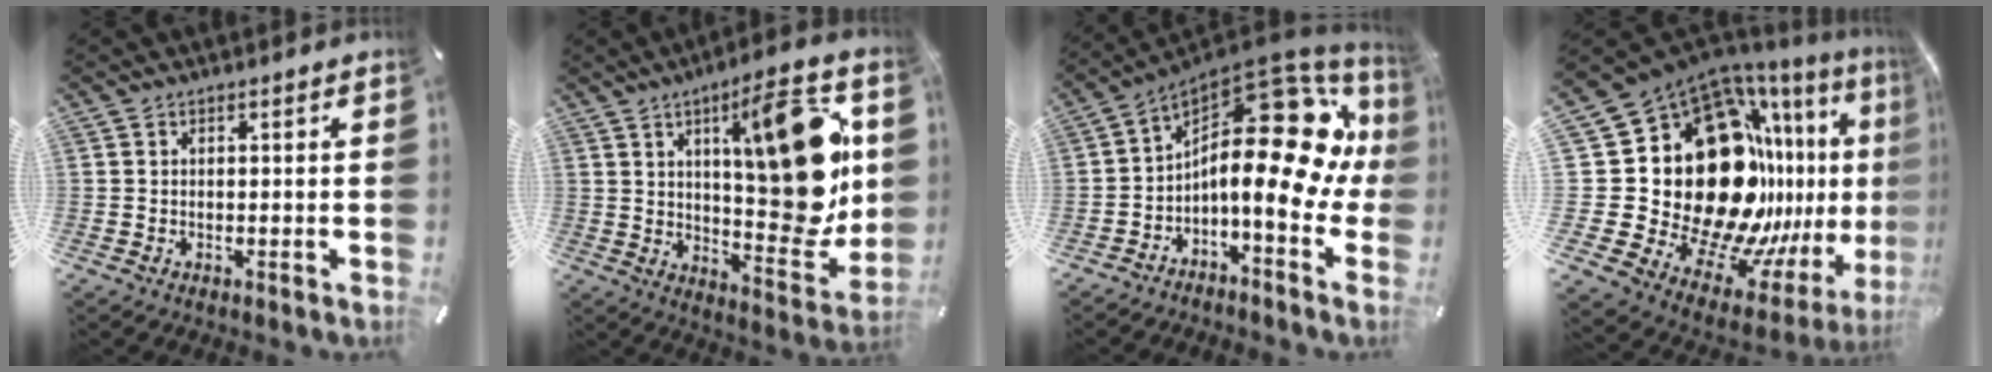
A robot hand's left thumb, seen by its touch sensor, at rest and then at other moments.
{"total": 23.5, "force": [6.9, 8.6, 20.8], "torque": [-0.271, -0.046, 0.100]}
{"total": 20.8, "force": [3.4, 9.6, 18.1], "torque": [-0.274, -0.056, 0.059]}
{"total": 39.7, "force": [3.9, 25.9, 29.8], "torque": [-0.513, -0.119, 0.142]}